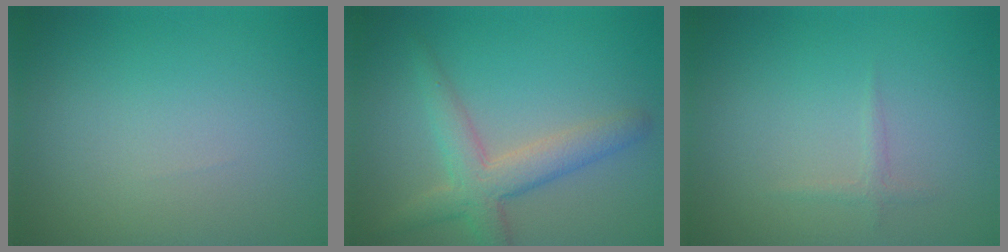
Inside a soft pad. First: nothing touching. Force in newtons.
{"total": 4.0, "press": 3.9, "slide": 0.2}
{"total": 0.7, "press": 0.7, "slide": 0.1}